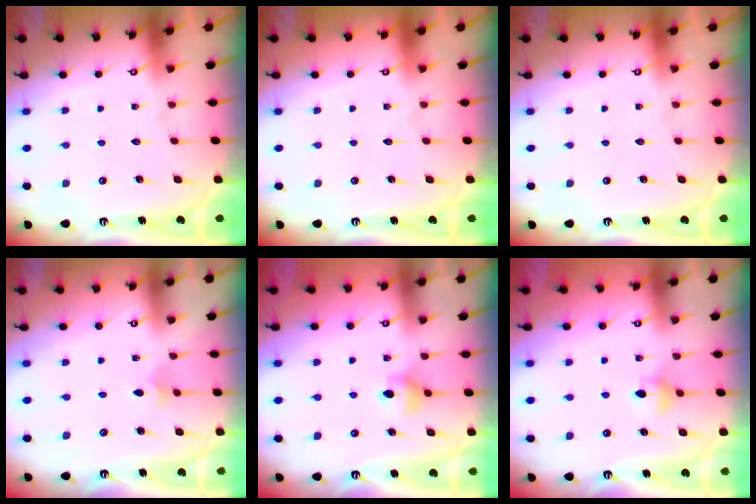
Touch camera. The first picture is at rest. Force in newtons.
{"total": 0.0}
{"total": 0.0}
{"total": 3.0, "press": 2.9, "slide": 0.8}
{"total": 5.4, "press": 5.3, "slide": 0.9}
{"total": 4.7, "press": 4.6, "slide": 0.7}